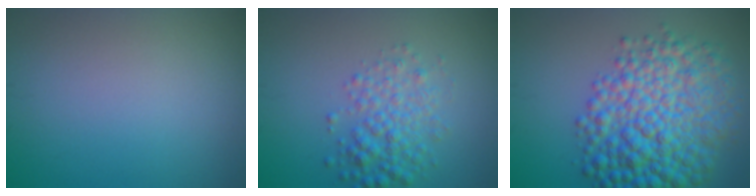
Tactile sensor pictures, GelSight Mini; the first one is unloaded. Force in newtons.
{"total": 3.4, "press": 3.4, "slide": 0.0}
{"total": 9.7, "press": 9.7, "slide": 0.1}